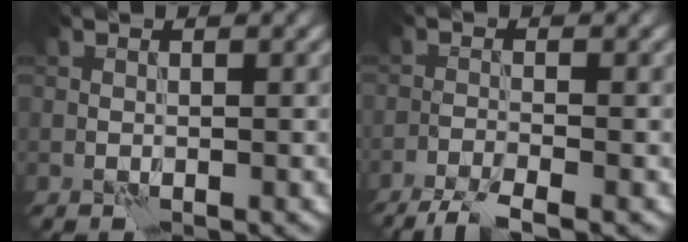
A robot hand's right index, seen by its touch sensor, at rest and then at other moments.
{"total": 3.6, "force": [-2.9, 0.2, 2.2], "torque": [-0.039, -0.003, -0.063]}